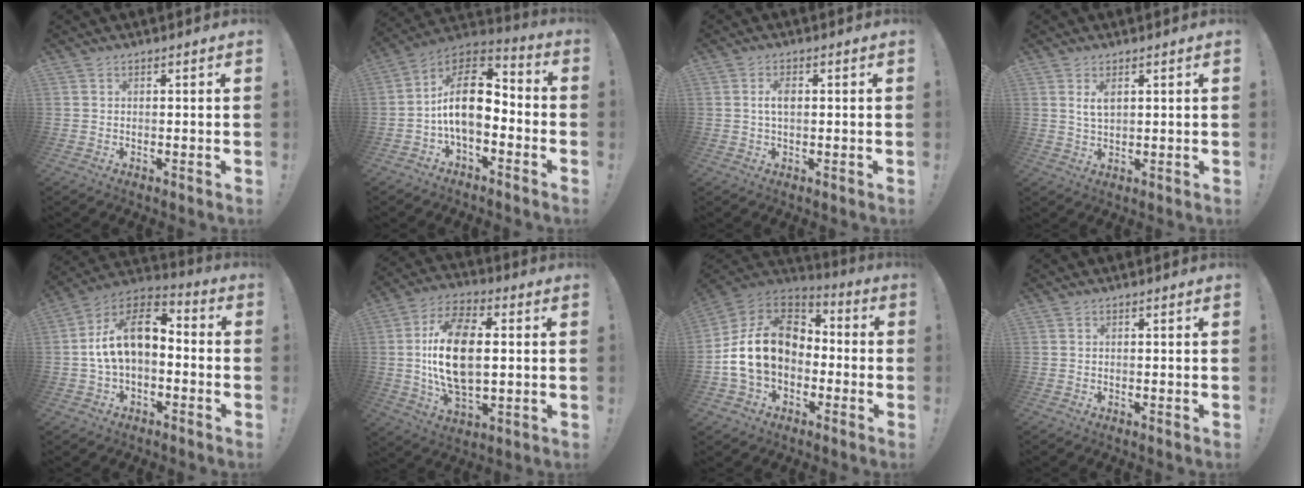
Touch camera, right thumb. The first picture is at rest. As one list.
[{"total": 15.5, "force": [-0.6, 8.5, 13.0], "torque": [-0.230, 0.011, -0.009]}, {"total": 3.0, "force": [0.3, 1.5, 2.6], "torque": [-0.044, 0.005, 0.001]}, {"total": 3.8, "force": [1.7, 1.8, 2.9], "torque": [-0.046, -0.007, 0.028]}, {"total": 14.5, "force": [1.3, 8.6, 11.6], "torque": [-0.196, 0.007, 0.026]}, {"total": 16.8, "force": [1.5, 9.4, 13.9], "torque": [-0.258, -0.001, 0.021]}, {"total": 19.1, "force": [0.9, 14.1, 12.8], "torque": [-0.214, 0.014, 0.027]}, {"total": 0.0}]